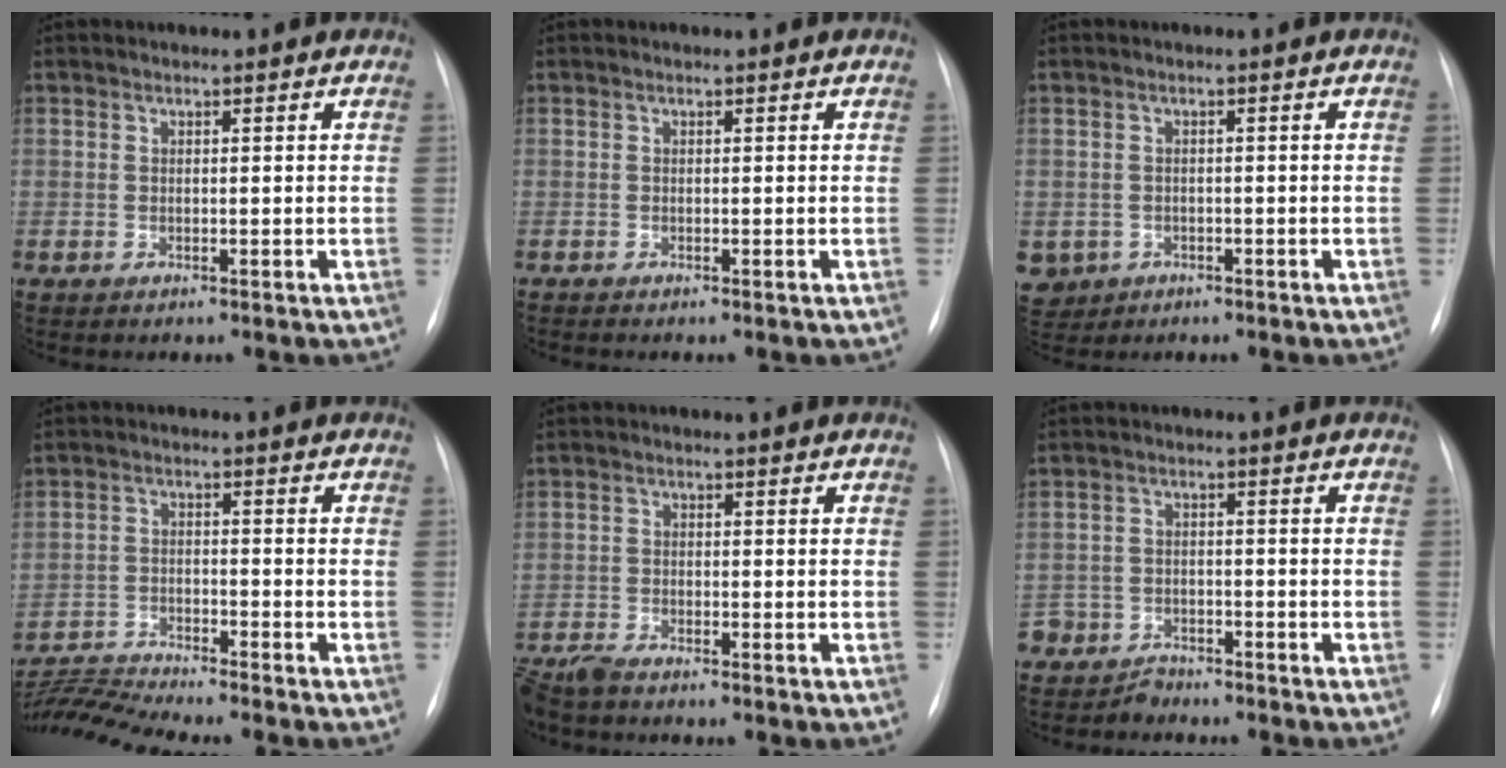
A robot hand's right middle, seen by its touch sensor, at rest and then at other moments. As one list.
[{"total": 0.0}, {"total": 5.3, "force": [-2.3, 4.7, 1.0], "torque": [-0.021, 0.005, -0.030]}, {"total": 8.1, "force": [-7.7, -2.1, 1.2], "torque": [-0.028, -0.005, -0.140]}, {"total": 4.3, "force": [-3.9, 0.6, 1.8], "torque": [-0.035, -0.015, -0.074]}, {"total": 4.4, "force": [-3.9, 2.2, -0.5], "torque": [0.013, 0.003, -0.072]}]